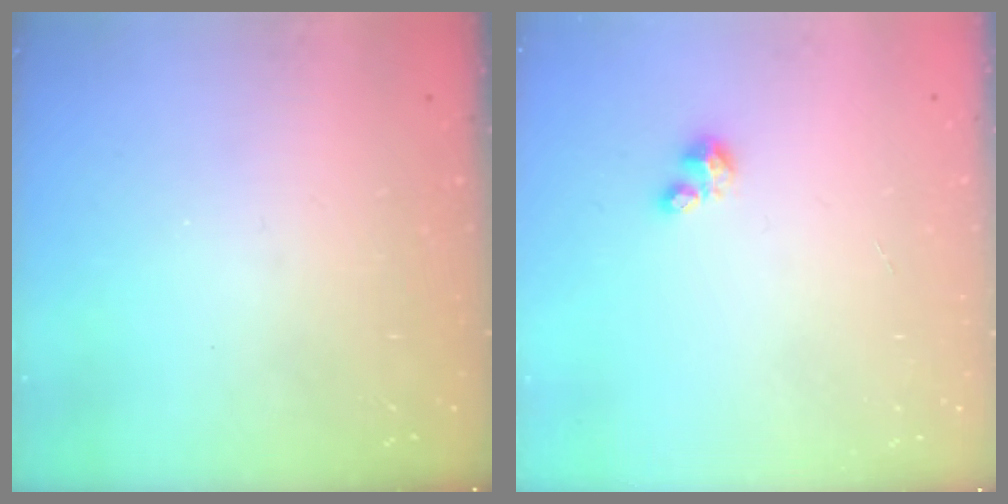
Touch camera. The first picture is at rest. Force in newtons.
{"total": 2.5, "press": 2.5, "slide": 0.3}